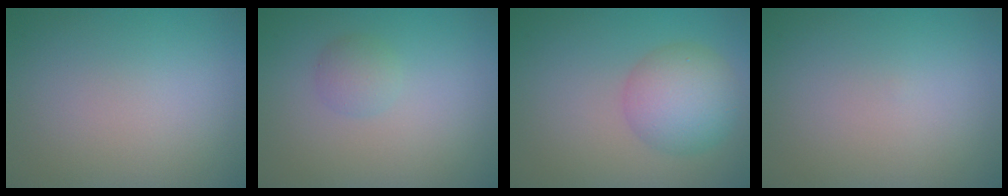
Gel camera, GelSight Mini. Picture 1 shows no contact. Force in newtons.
{"total": 1.6, "press": 1.6, "slide": 0.0}
{"total": 4.9, "press": 4.9, "slide": 0.2}
{"total": 0.0}